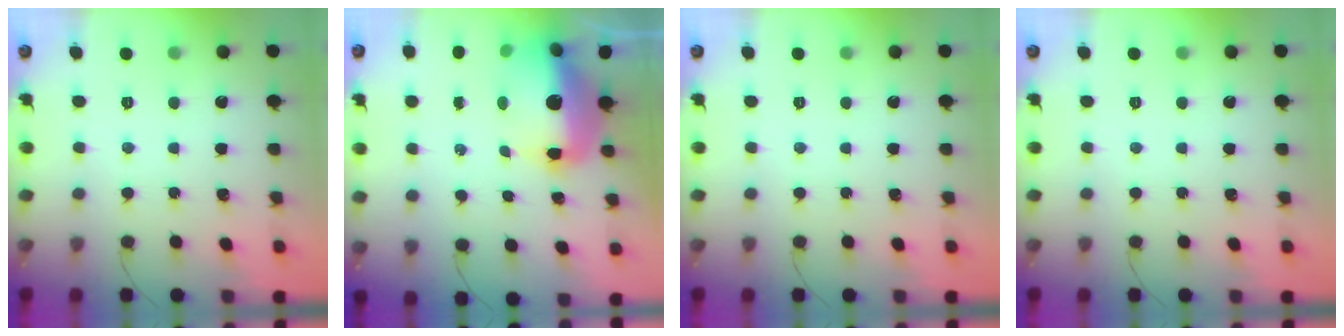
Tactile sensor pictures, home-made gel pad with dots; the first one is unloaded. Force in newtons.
{"total": 20.6, "press": 16.5, "slide": 12.3}
{"total": 0.0}
{"total": 0.0}